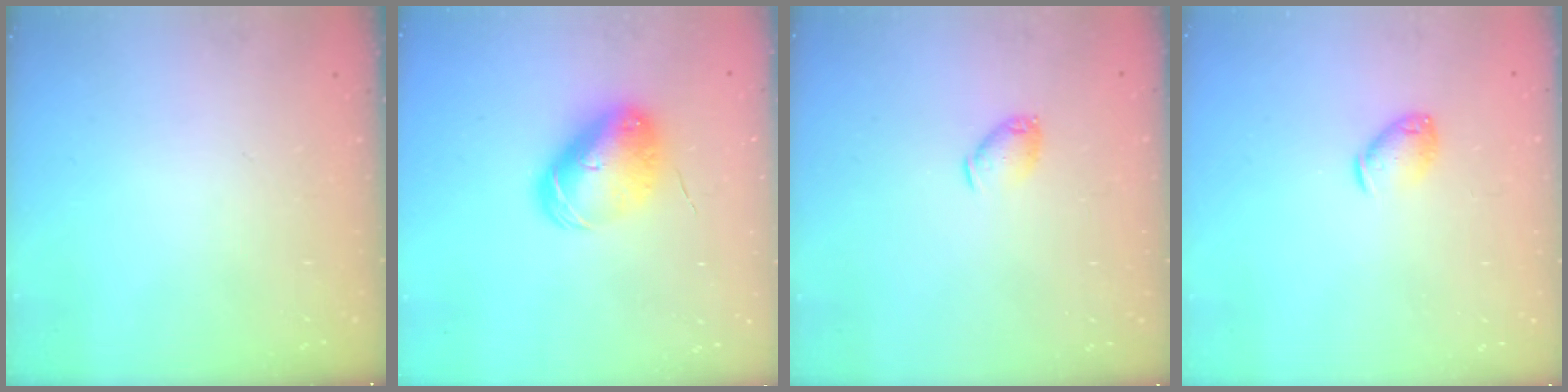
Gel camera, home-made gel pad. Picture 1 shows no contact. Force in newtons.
{"total": 9.9, "press": 9.8, "slide": 1.4}
{"total": 5.8, "press": 5.7, "slide": 0.7}
{"total": 6.8, "press": 6.8, "slide": 1.1}